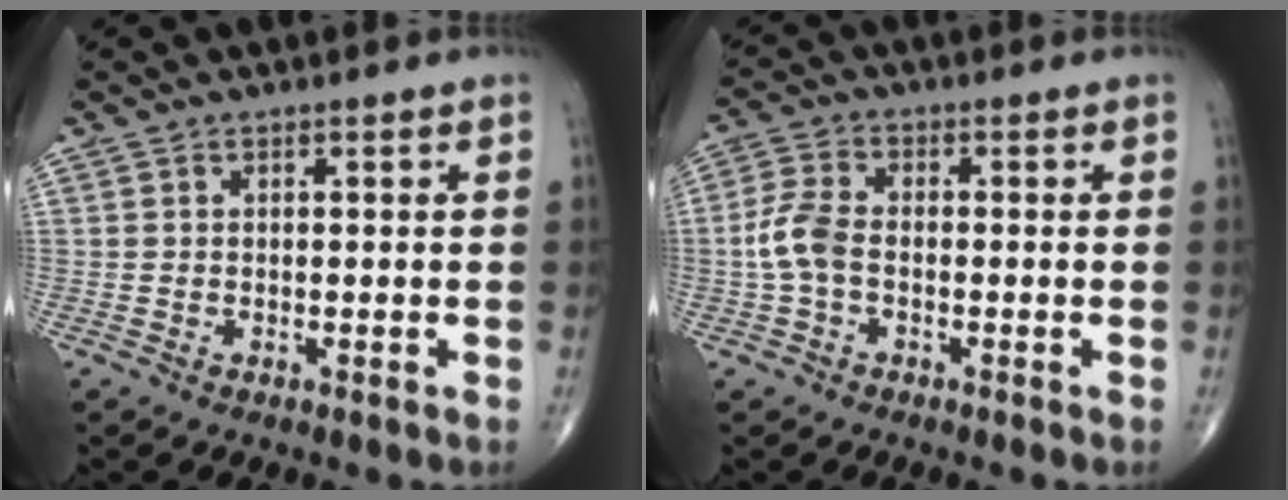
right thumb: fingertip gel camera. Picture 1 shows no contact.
{"total": 5.7, "force": [-1.1, 3.3, 4.5], "torque": [-0.107, 0.017, -0.028]}